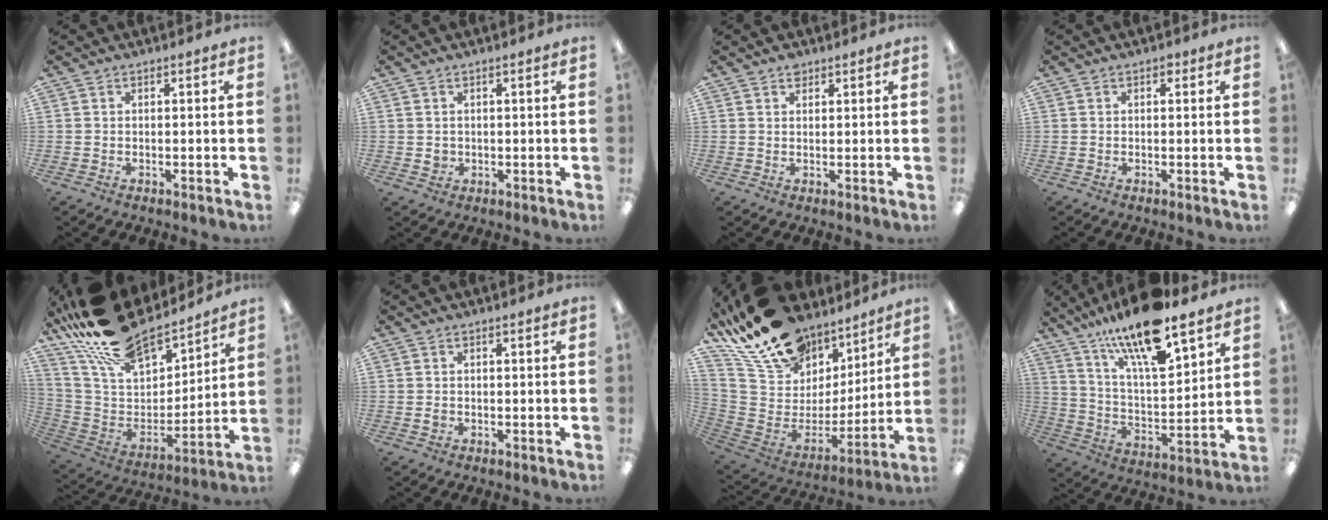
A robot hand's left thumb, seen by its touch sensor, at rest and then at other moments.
{"total": 1.8, "force": [0.4, 1.7, 0.6], "torque": [-0.005, 0.000, 0.003]}
{"total": 1.9, "force": [1.5, 1.0, 0.5], "torque": [-0.003, -0.004, 0.026]}
{"total": 0.8, "force": [0.5, 0.5, 0.4], "torque": [-0.001, 0.000, 0.006]}
{"total": 21.7, "force": [18.5, 7.7, 8.3], "torque": [-0.185, -0.122, 0.334]}
{"total": 0.9, "force": [0.0, 0.8, 0.4], "torque": [-0.009, 0.004, -0.001]}
{"total": 20.6, "force": [16.0, 11.1, 6.7], "torque": [-0.138, -0.107, 0.304]}
{"total": 18.3, "force": [14.2, 4.3, 10.7], "torque": [-0.194, -0.086, 0.239]}